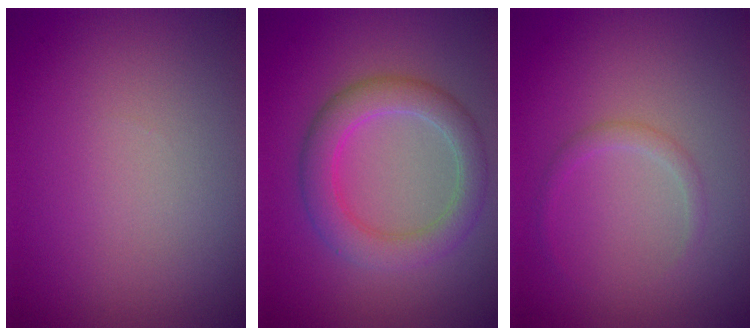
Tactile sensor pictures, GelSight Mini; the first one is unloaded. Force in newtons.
{"total": 3.5, "press": 3.5, "slide": 0.5}
{"total": 1.0, "press": 1.0, "slide": 0.1}